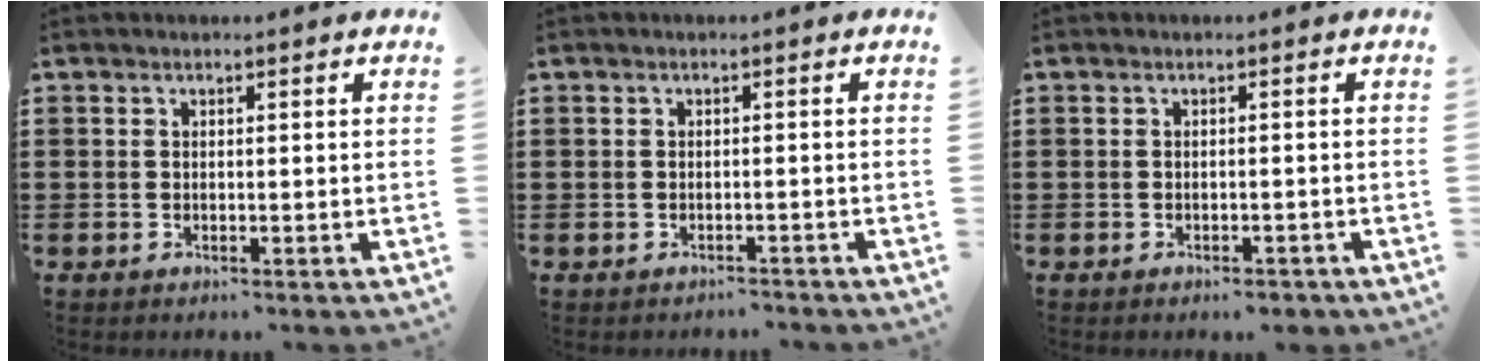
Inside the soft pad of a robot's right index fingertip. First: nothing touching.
{"total": 1.0, "force": [-1.0, 0.3, -0.1], "torque": [-0.002, 0.003, -0.023]}
{"total": 1.1, "force": [-1.0, 0.3, 0.4], "torque": [-0.013, -0.004, -0.020]}